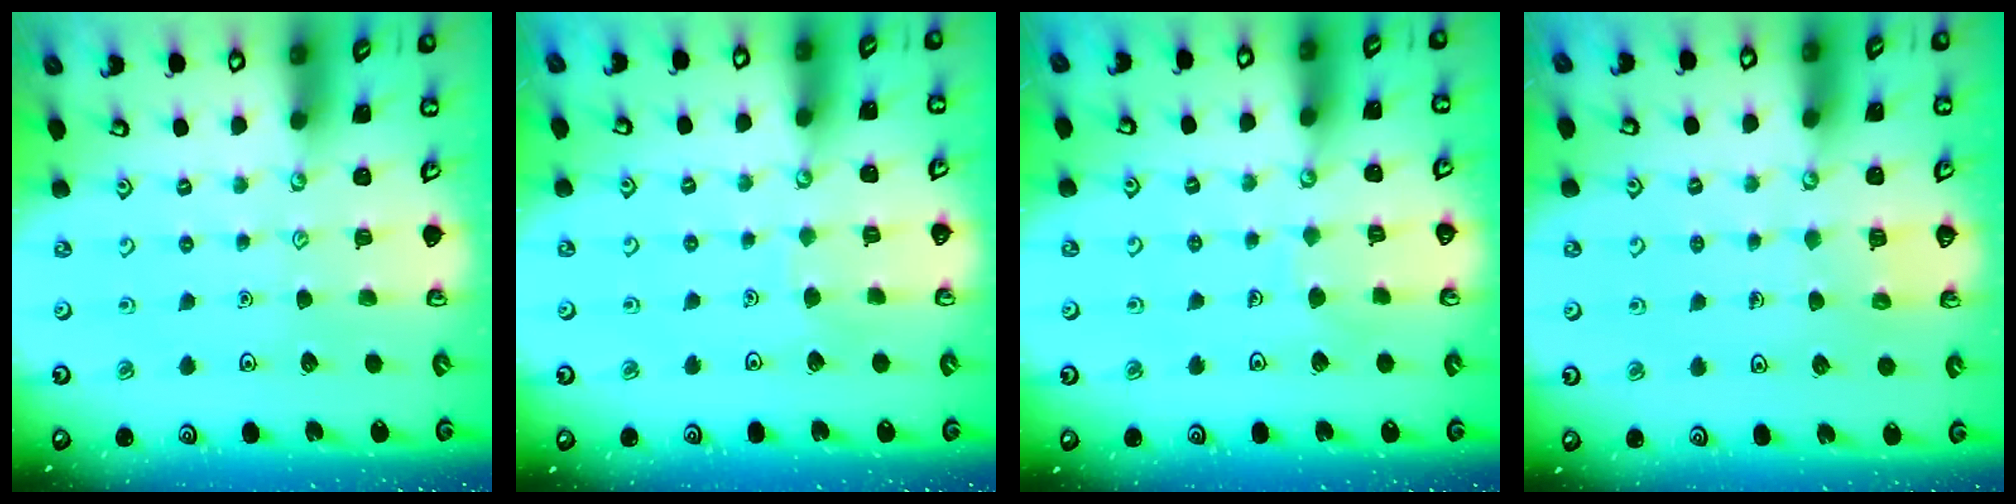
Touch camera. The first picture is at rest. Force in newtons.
{"total": 2.7, "press": 2.7, "slide": 0.1}
{"total": 5.0, "press": 4.9, "slide": 0.4}
{"total": 3.8, "press": 3.8, "slide": 0.4}